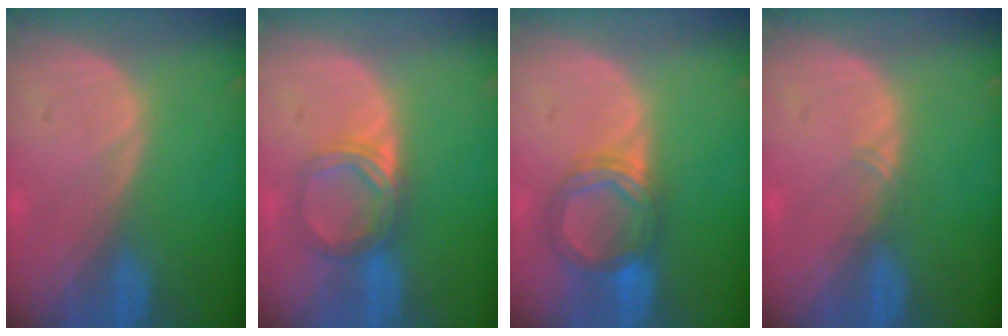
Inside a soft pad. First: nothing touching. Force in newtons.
{"total": 5.0, "press": 4.6, "slide": 1.9}
{"total": 5.5, "press": 5.5, "slide": 0.5}
{"total": 0.8, "press": 0.7, "slide": 0.4}